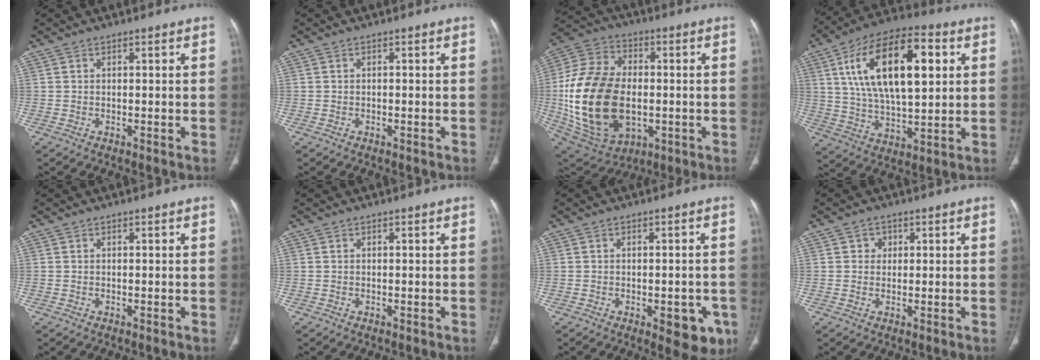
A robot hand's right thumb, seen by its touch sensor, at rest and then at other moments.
{"total": 0.0}
{"total": 26.8, "force": [-2.4, 17.3, 20.4], "torque": [-0.398, 0.000, -0.019]}
{"total": 22.8, "force": [6.4, 10.5, 19.2], "torque": [-0.318, -0.001, 0.106]}
{"total": 0.0}
{"total": 0.0}
{"total": 7.5, "force": [-3.0, 3.6, 5.9], "torque": [-0.044, 0.002, -0.028]}
{"total": 2.1, "force": [0.6, 1.9, 0.6], "torque": [0.005, 0.000, 0.006]}